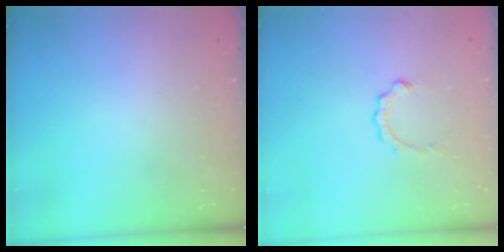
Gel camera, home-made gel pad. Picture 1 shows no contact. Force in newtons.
{"total": 2.4, "press": 2.4, "slide": 0.3}